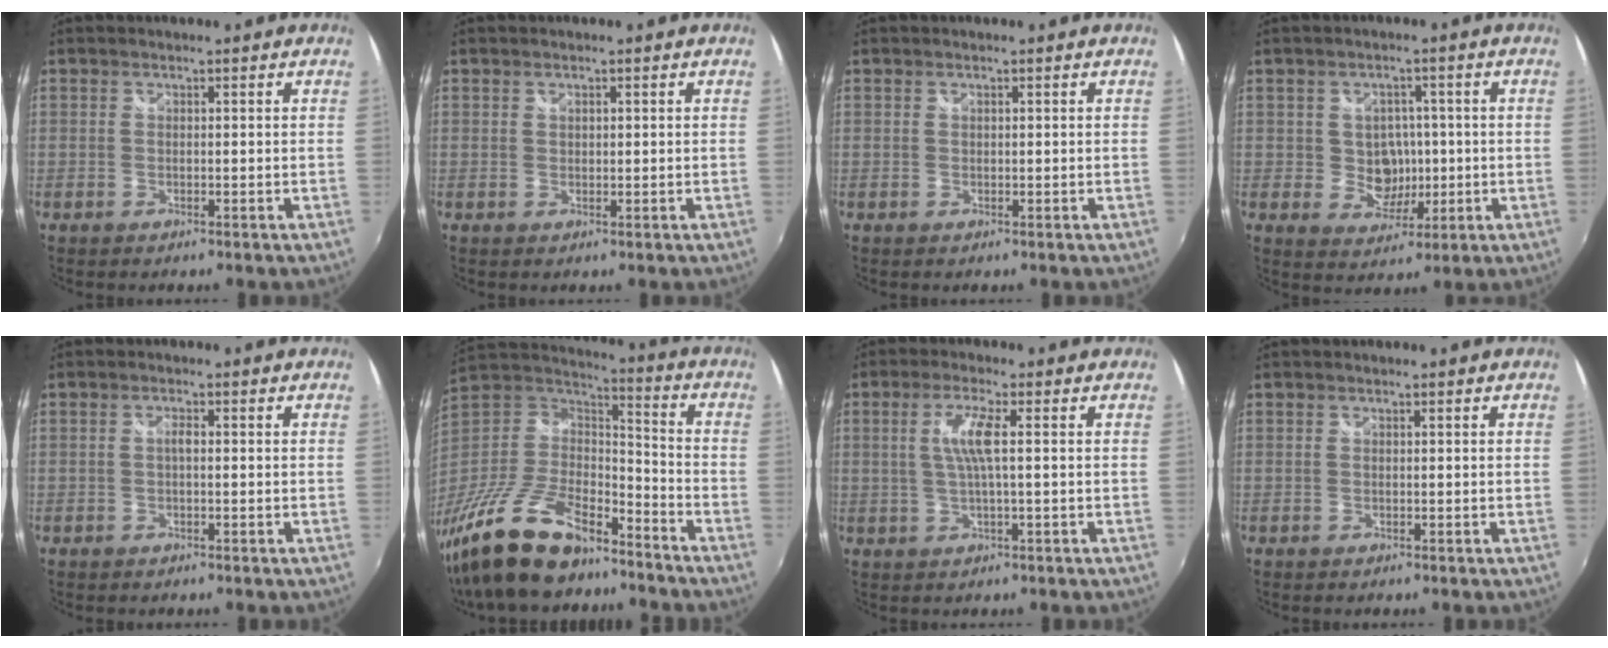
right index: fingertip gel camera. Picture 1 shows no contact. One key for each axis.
{"total": 0.7, "fx": 0.4, "fy": 0.5, "fz": 0.4, "tx": -0.004, "ty": 0.001, "tz": 0.007}
{"total": 0.0}
{"total": 6.0, "fx": -0.1, "fy": 5.4, "fz": 2.6, "tx": -0.048, "ty": 0.006, "tz": 0.008}
{"total": 1.1, "fx": -0.1, "fy": 0.4, "fz": 1.0, "tx": -0.019, "ty": 0.004, "tz": -0.004}
{"total": 24.4, "fx": -17.7, "fy": 9.4, "fz": 14.0, "tx": -0.299, "ty": -0.023, "tz": -0.306}
{"total": 5.0, "fx": 0.6, "fy": 0.1, "fz": 5.0, "tx": -0.100, "ty": -0.001, "tz": 0.014}
{"total": 0.0}